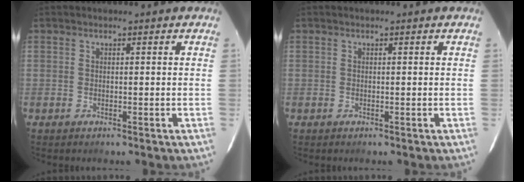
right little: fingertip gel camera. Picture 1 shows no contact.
{"total": 0.0}